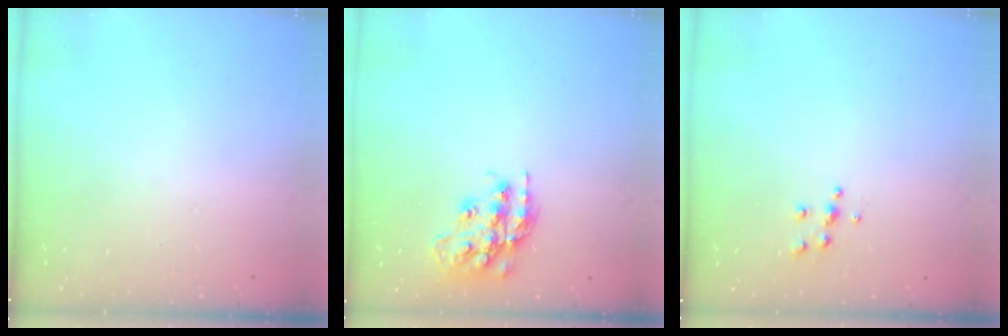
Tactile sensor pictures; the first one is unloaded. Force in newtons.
{"total": 17.3, "press": 17.3, "slide": 1.4}
{"total": 5.5, "press": 5.5, "slide": 0.5}